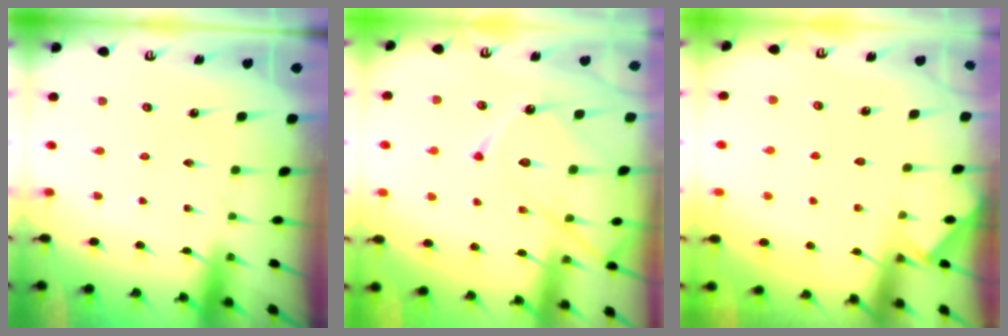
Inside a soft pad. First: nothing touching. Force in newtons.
{"total": 15.4, "press": 15.3, "slide": 1.3}
{"total": 2.6, "press": 2.6, "slide": 0.4}